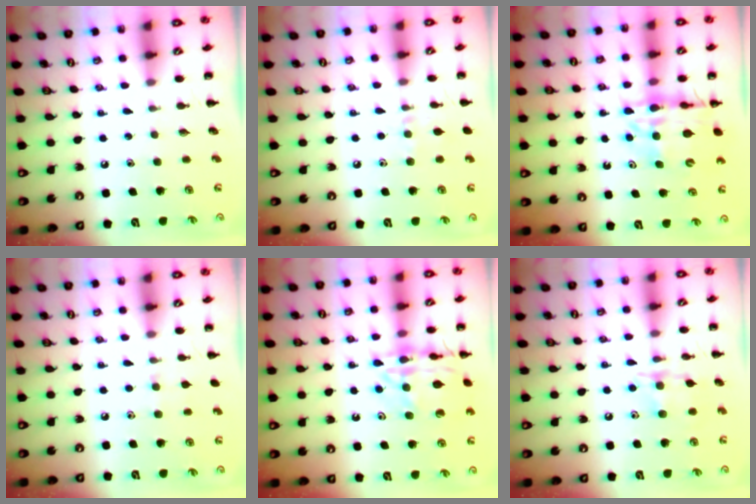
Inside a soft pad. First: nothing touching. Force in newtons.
{"total": 7.1, "press": 6.6, "slide": 2.7}
{"total": 14.4, "press": 13.9, "slide": 3.5}
{"total": 5.5, "press": 5.1, "slide": 2.0}
{"total": 15.7, "press": 15.6, "slide": 1.6}
{"total": 10.4, "press": 10.4, "slide": 0.5}